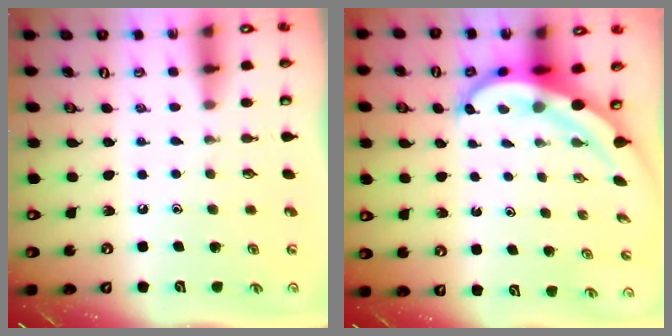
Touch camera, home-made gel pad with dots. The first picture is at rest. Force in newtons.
{"total": 5.7, "press": 5.5, "slide": 1.6}